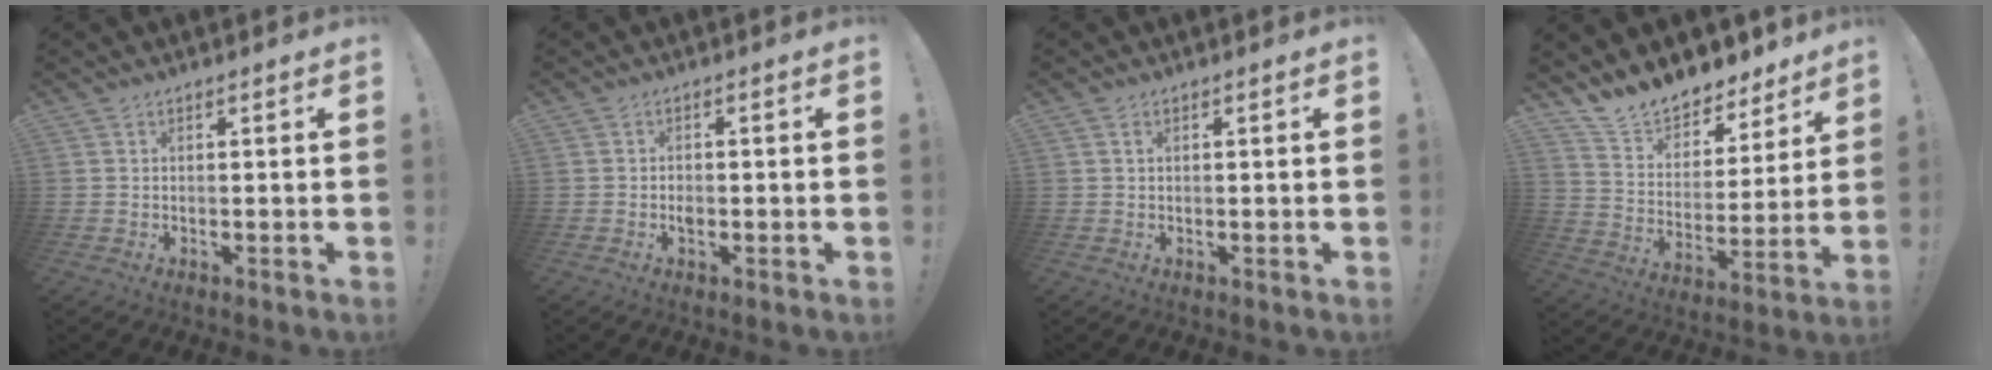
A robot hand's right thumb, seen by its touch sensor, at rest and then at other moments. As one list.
[{"total": 1.5, "force": [-0.6, 1.1, 0.8], "torque": [-0.007, 0.001, -0.012]}, {"total": 1.1, "force": [0.6, 0.6, 0.7], "torque": [-0.008, -0.001, 0.010]}, {"total": 12.2, "force": [11.4, 4.0, 1.5], "torque": [-0.044, -0.104, 0.208]}]